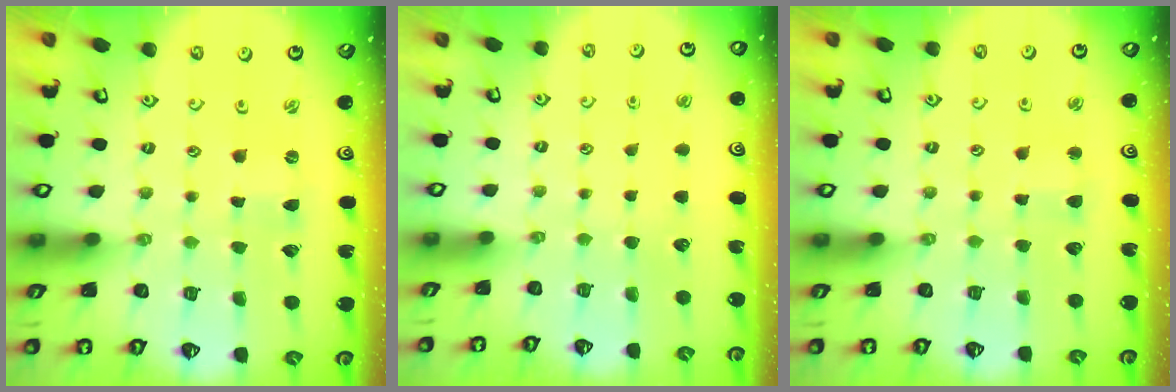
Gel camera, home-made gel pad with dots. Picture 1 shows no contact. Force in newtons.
{"total": 0.0}
{"total": 2.9, "press": 2.9, "slide": 0.3}